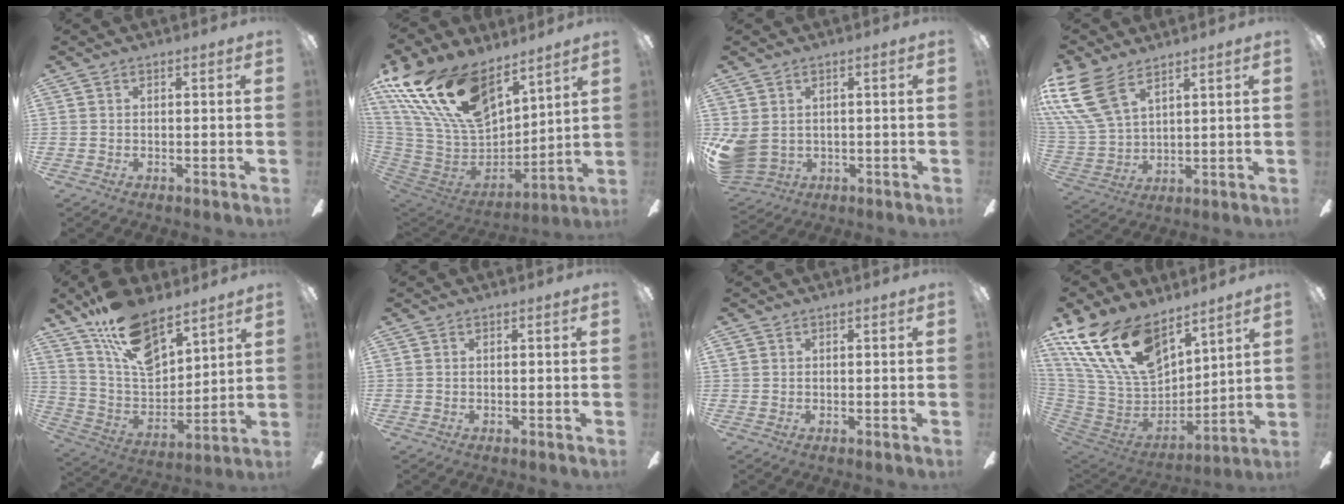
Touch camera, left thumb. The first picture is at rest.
{"total": 25.1, "force": [15.6, 13.1, 14.6], "torque": [-0.317, -0.076, 0.286]}
{"total": 6.3, "force": [0.8, 5.2, 3.5], "torque": [-0.092, -0.006, 0.016]}
{"total": 15.3, "force": [9.0, 7.8, 9.7], "torque": [-0.235, -0.035, 0.169]}
{"total": 17.4, "force": [12.1, 8.2, 9.4], "torque": [-0.184, -0.061, 0.223]}
{"total": 0.0}
{"total": 0.7, "force": [0.2, 0.6, 0.2], "torque": [-0.003, 0.004, 0.003]}
{"total": 22.5, "force": [13.9, 12.2, 12.8], "torque": [-0.277, -0.067, 0.258]}